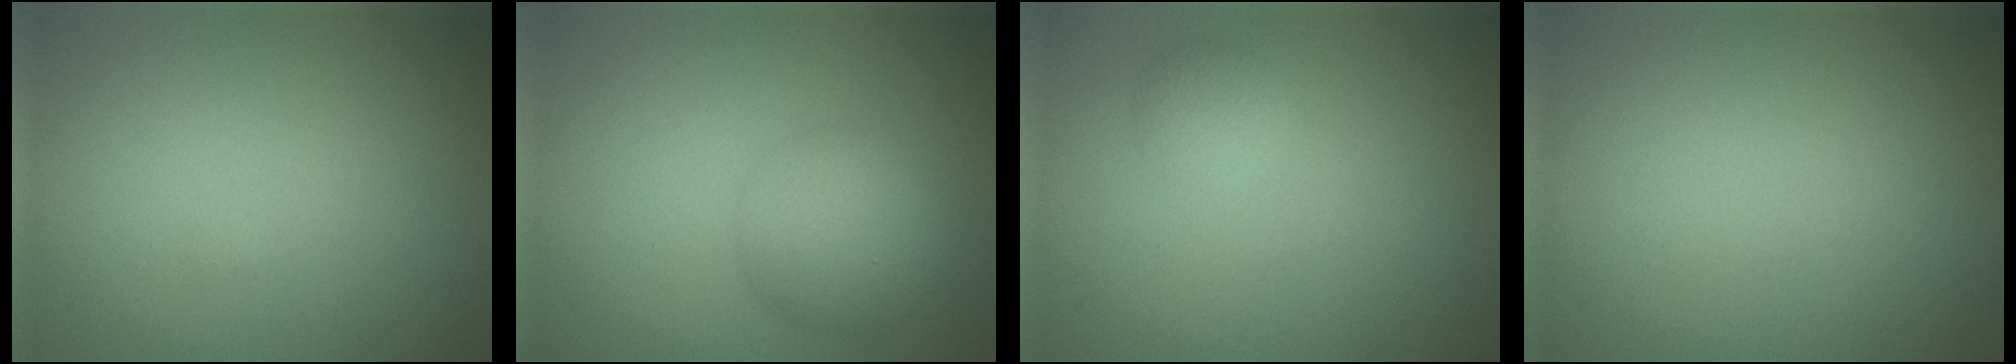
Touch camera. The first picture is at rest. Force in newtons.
{"total": 4.5, "press": 4.5, "slide": 0.1}
{"total": 1.6, "press": 1.6, "slide": 0.0}
{"total": 0.0}